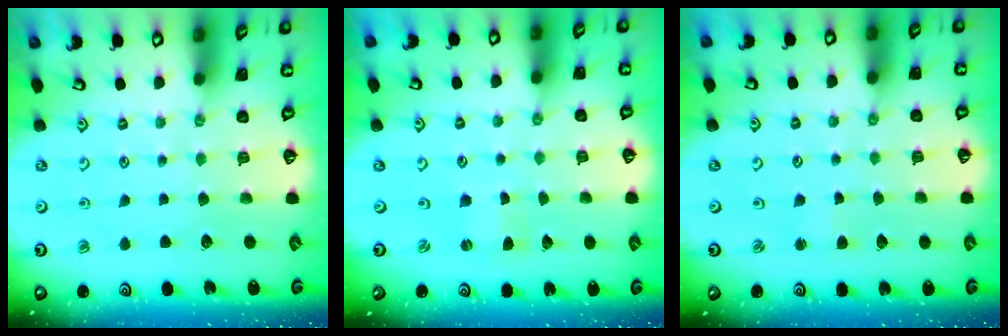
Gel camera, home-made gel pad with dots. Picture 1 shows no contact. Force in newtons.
{"total": 0.0}
{"total": 2.3, "press": 2.3, "slide": 0.2}